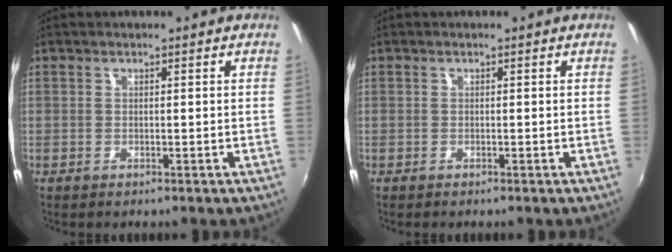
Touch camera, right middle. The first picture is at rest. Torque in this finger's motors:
{"motor_torque": [-0.15, -0.11, 0.03, 0.00]}